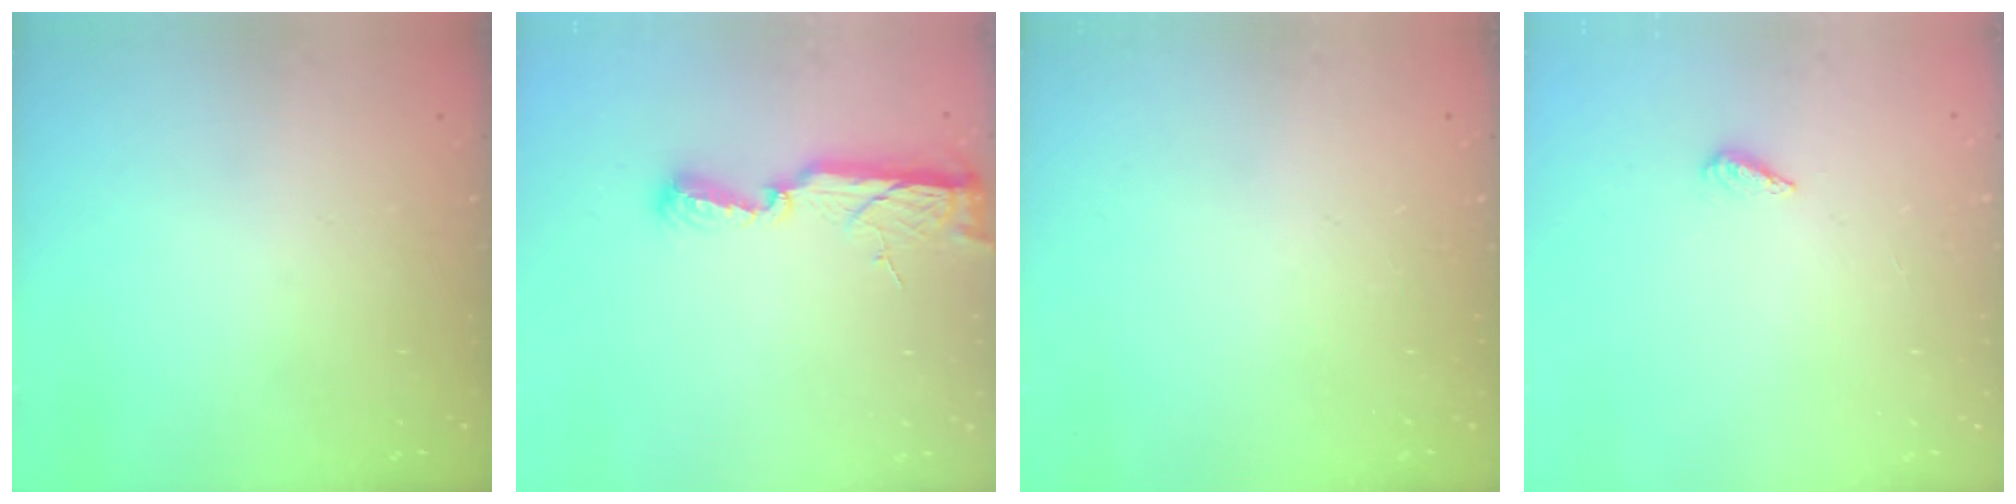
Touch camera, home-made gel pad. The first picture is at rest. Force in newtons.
{"total": 10.6, "press": 9.3, "slide": 5.2}
{"total": 0.0}
{"total": 2.1, "press": 1.9, "slide": 0.8}